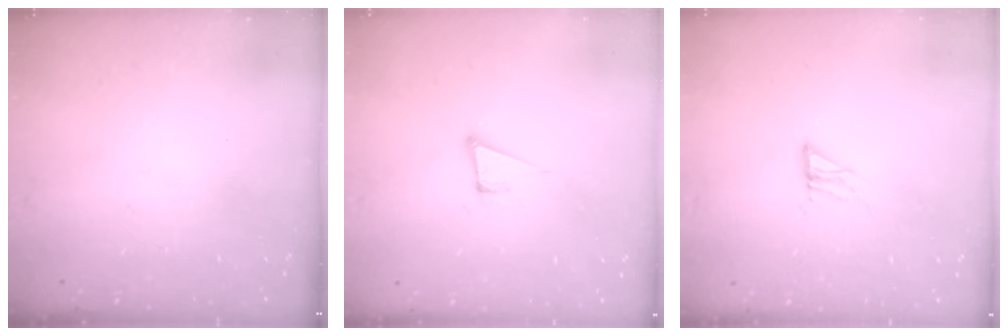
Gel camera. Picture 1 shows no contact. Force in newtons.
{"total": 5.1, "press": 4.3, "slide": 2.8}
{"total": 4.5, "press": 4.4, "slide": 0.4}